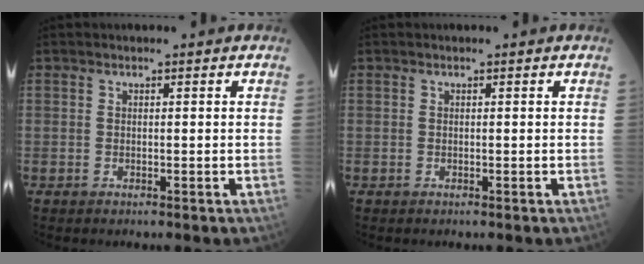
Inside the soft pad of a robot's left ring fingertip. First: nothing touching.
{"total": 0.0}